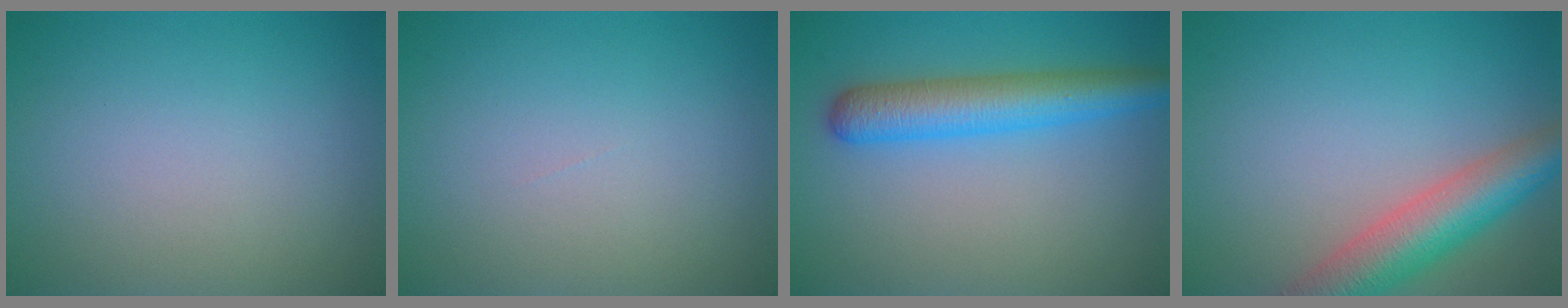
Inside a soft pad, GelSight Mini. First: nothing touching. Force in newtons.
{"total": 0.0}
{"total": 5.3, "press": 5.3, "slide": 0.2}
{"total": 6.7, "press": 6.7, "slide": 0.2}